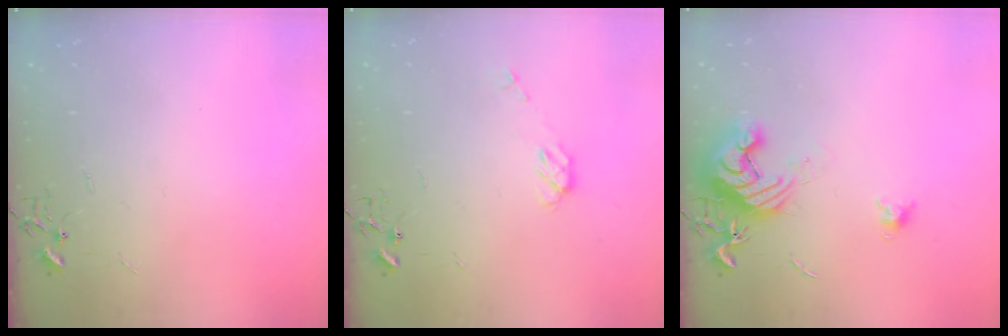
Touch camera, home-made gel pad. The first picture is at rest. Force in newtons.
{"total": 5.1, "press": 5.0, "slide": 0.8}
{"total": 13.5, "press": 13.5, "slide": 1.1}